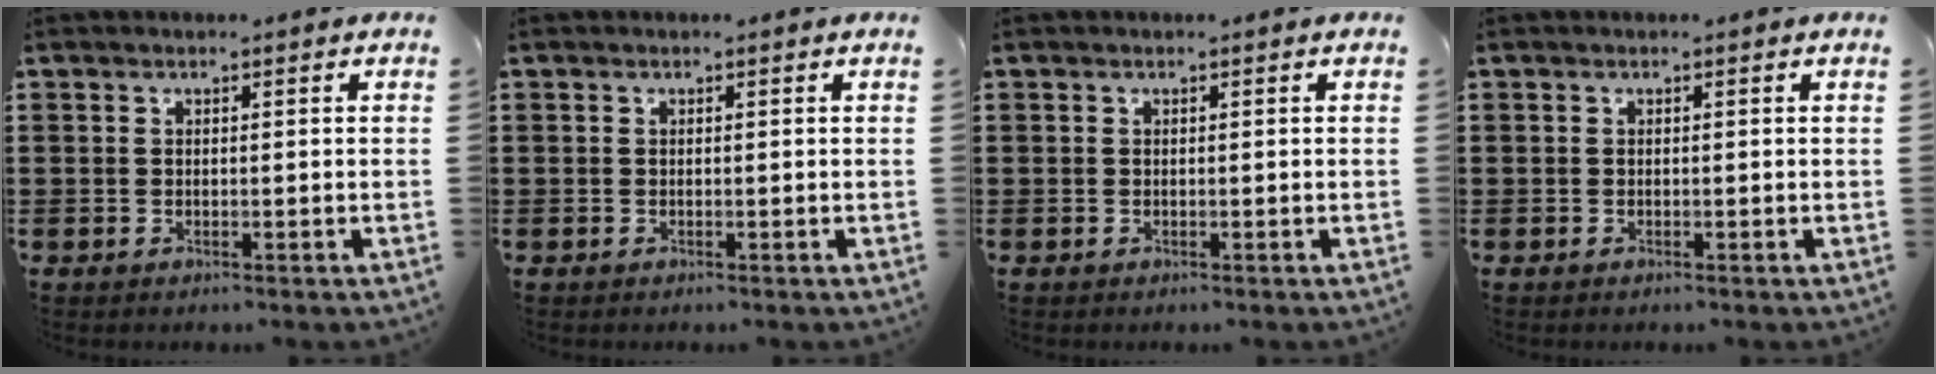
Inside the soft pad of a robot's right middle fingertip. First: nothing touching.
{"total": 0.0}
{"total": 0.0}
{"total": 0.0}